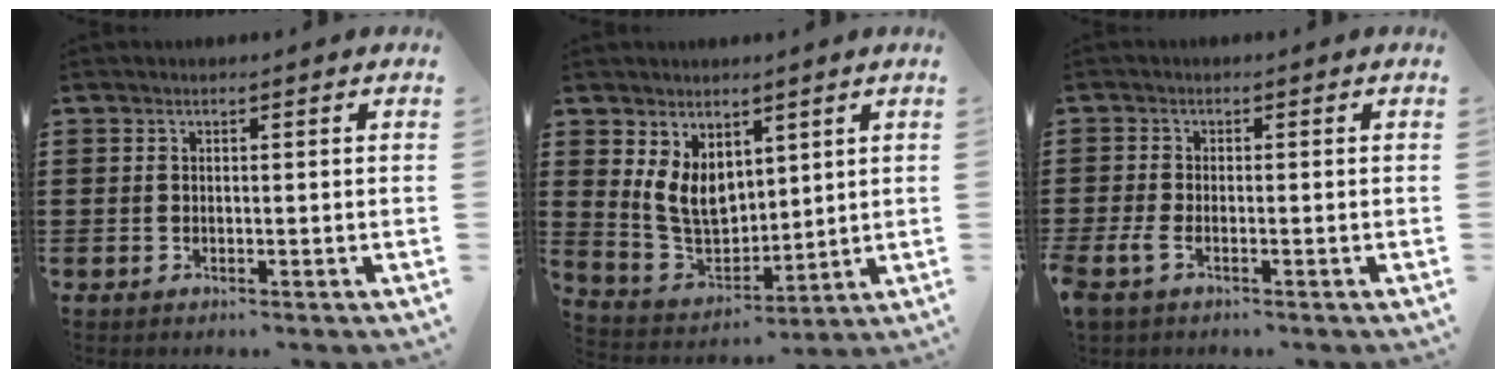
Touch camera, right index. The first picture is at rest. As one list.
[{"total": 7.4, "force": [3.2, 5.2, 4.1], "torque": [-0.110, -0.004, 0.062]}, {"total": 1.7, "force": [-1.0, 0.6, 1.2], "torque": [-0.038, -0.007, -0.024]}]